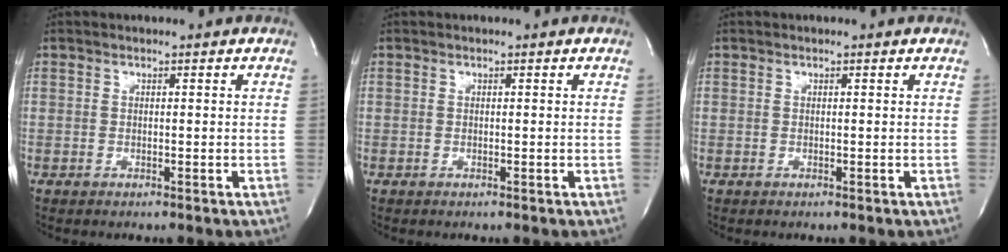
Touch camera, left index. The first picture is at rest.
{"total": 0.0}
{"total": 0.0}